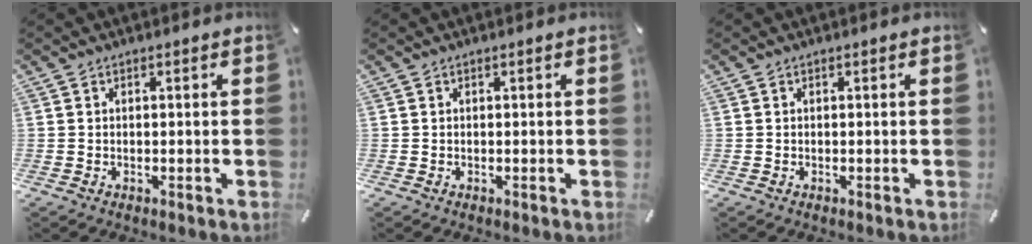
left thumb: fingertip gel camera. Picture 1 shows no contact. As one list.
[{"total": 0.0}, {"total": 0.0}]